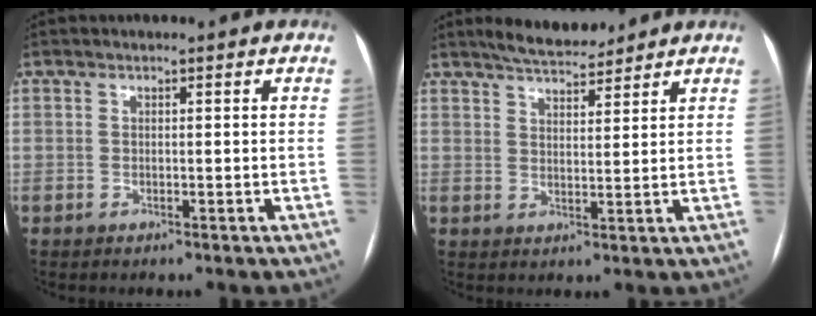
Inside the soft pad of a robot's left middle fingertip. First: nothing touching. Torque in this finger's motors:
{"motor_torque": [-0.12, -0.36, 0.00, 0.00]}